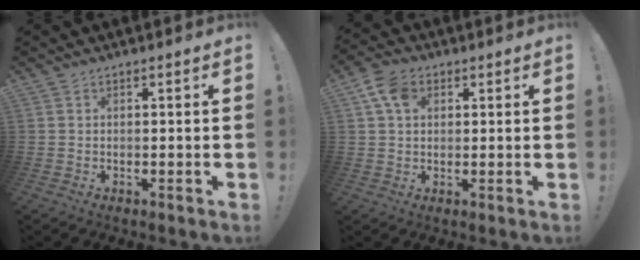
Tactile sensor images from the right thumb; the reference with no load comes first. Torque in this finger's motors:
{"motor_torque": [1.23, 1.57, 0.28, -0.42, 0.00]}